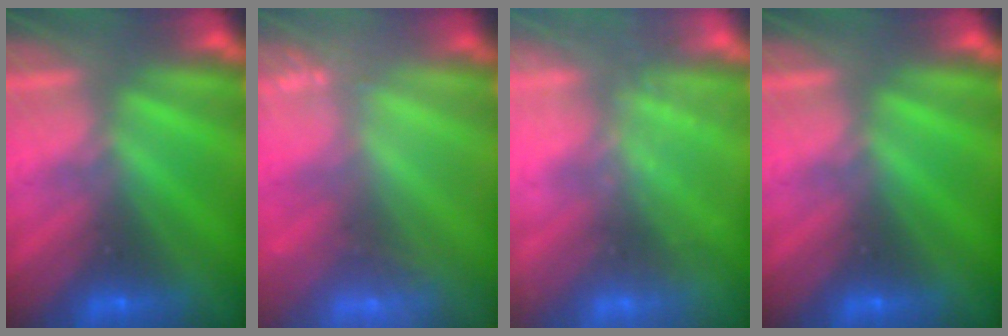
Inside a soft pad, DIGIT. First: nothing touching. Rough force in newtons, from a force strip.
{"total": 2.5}
{"total": 2.4}
{"total": 0.0}